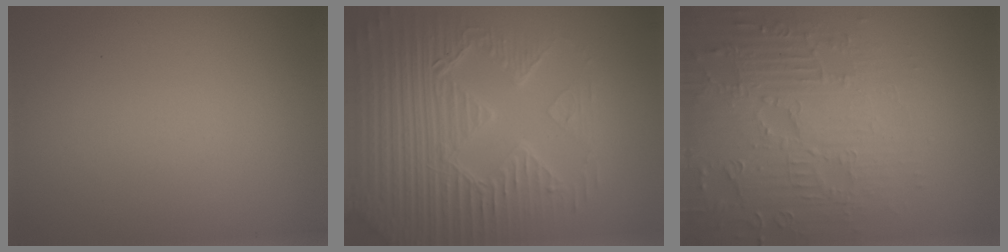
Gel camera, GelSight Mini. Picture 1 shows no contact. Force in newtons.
{"total": 7.3, "press": 5.8, "slide": 4.4}
{"total": 6.1, "press": 5.2, "slide": 3.1}